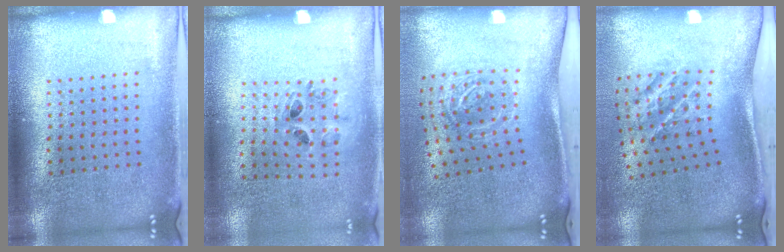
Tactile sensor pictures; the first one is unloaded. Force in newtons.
{"total": 0.9, "press": 0.7, "slide": 0.4}
{"total": 2.0, "press": 1.3, "slide": 1.6}
{"total": 2.1, "press": 1.3, "slide": 1.7}